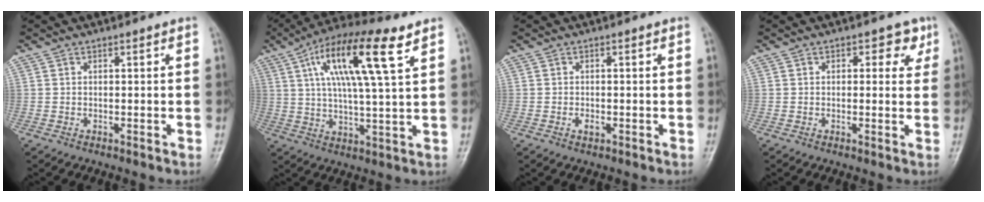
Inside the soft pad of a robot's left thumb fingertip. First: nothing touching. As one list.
[{"total": 16.7, "force": [7.1, 3.6, 14.7], "torque": [-0.264, 0.000, 0.120]}, {"total": 1.5, "force": [-0.5, 1.0, 1.1], "torque": [-0.013, 0.002, -0.009]}, {"total": 4.1, "force": [1.6, 2.7, 2.6], "torque": [-0.001, -0.002, 0.011]}]